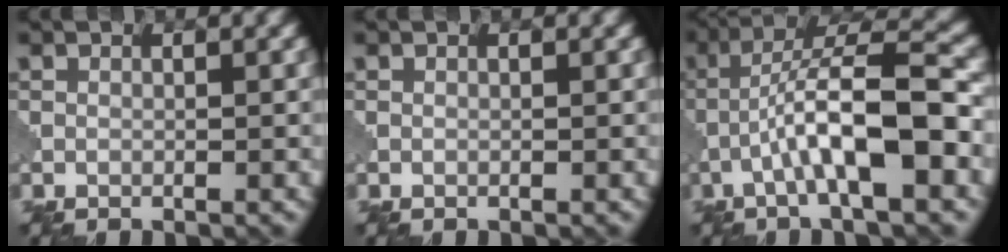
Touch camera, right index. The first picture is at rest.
{"total": 0.0}
{"total": 7.9, "force": [-2.3, 1.6, 7.4], "torque": [-0.126, 0.021, -0.039]}